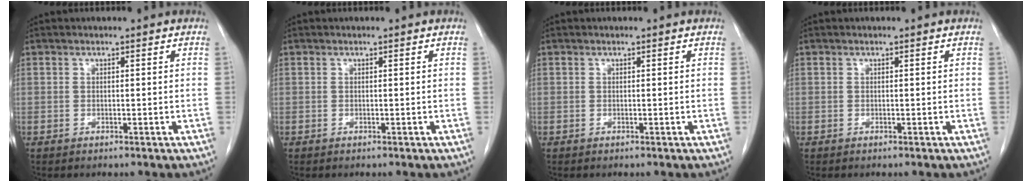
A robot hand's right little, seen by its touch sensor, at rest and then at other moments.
{"total": 0.0}
{"total": 0.0}
{"total": 0.0}